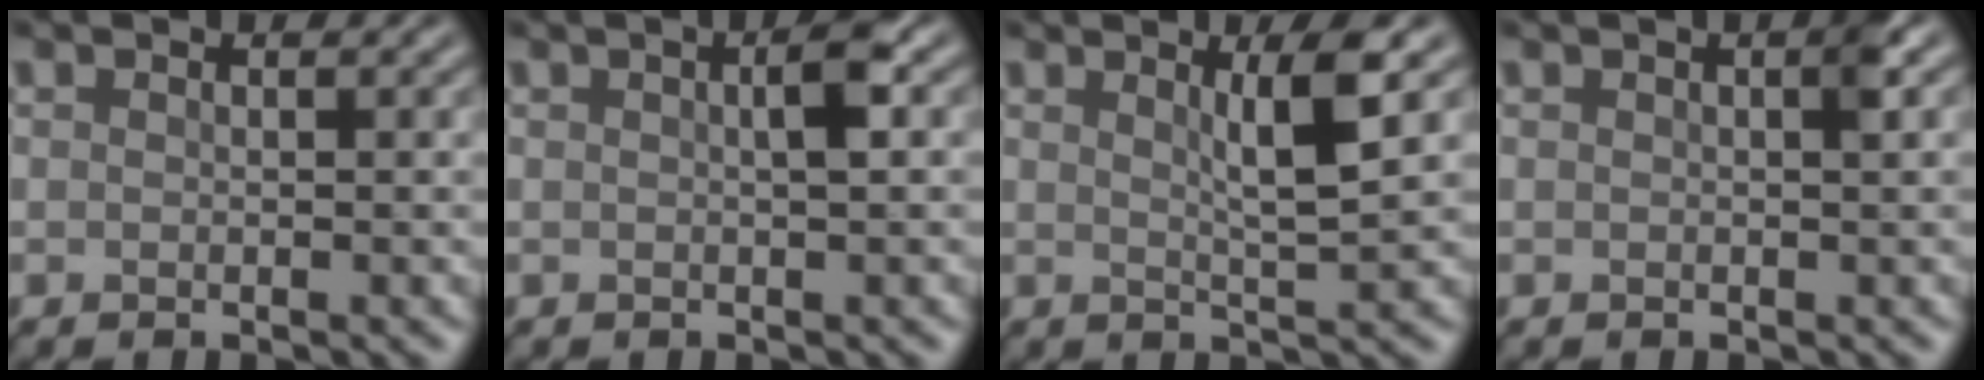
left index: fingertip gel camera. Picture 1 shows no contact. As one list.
[{"total": 2.0, "force": [0.3, 0.3, 2.0], "torque": [-0.031, 0.010, 0.003]}, {"total": 3.7, "force": [1.3, 0.4, 3.4], "torque": [-0.055, -0.001, 0.024]}, {"total": 1.2, "force": [0.2, 0.2, 1.2], "torque": [-0.019, 0.005, 0.002]}]